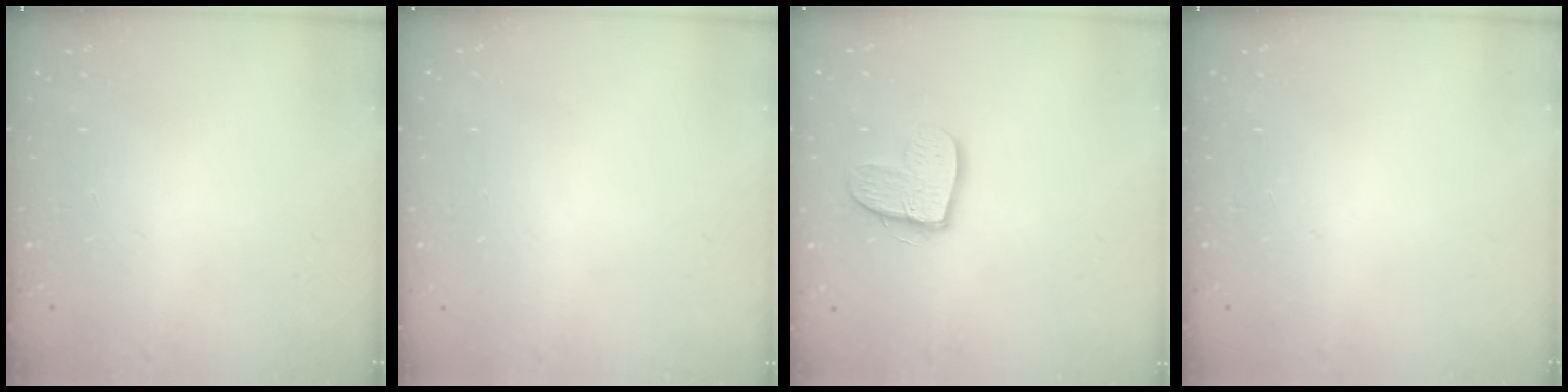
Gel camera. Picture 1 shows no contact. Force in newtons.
{"total": 0.0}
{"total": 12.0, "press": 11.9, "slide": 0.9}
{"total": 0.0}